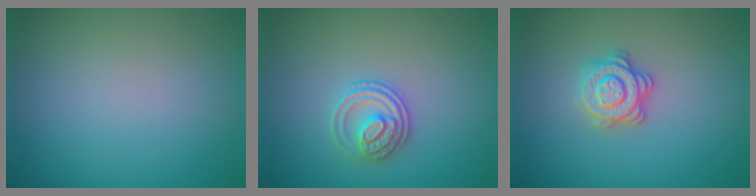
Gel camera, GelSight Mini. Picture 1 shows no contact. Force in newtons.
{"total": 2.7, "press": 2.6, "slide": 0.7}
{"total": 3.1, "press": 2.8, "slide": 1.3}